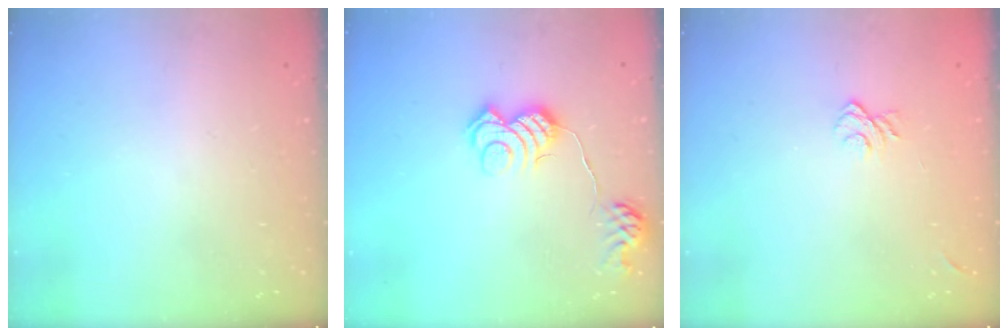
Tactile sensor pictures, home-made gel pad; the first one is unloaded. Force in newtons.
{"total": 11.9, "press": 11.9, "slide": 0.2}
{"total": 6.1, "press": 6.1, "slide": 1.0}